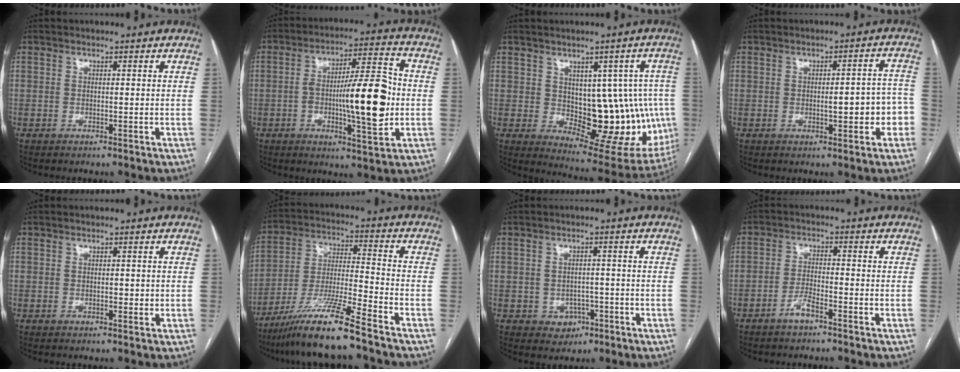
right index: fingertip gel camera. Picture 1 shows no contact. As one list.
[{"total": 14.6, "force": [-1.7, 3.1, 14.1], "torque": [-0.221, 0.014, -0.022]}, {"total": 16.4, "force": [-0.6, 8.3, 14.1], "torque": [-0.156, 0.011, 0.018]}, {"total": 6.0, "force": [-1.3, 1.7, 5.6], "torque": [-0.070, 0.023, -0.011]}, {"total": 1.0, "force": [0.1, 0.6, 0.8], "torque": [-0.010, 0.000, 0.001]}, {"total": 13.2, "force": [-10.1, -0.9, 8.4], "torque": [-0.162, -0.020, -0.187]}, {"total": 3.5, "force": [-1.5, 3.0, 1.1], "torque": [-0.006, 0.008, -0.013]}, {"total": 3.2, "force": [-2.4, 0.5, 2.0], "torque": [-0.040, 0.004, -0.047]}]